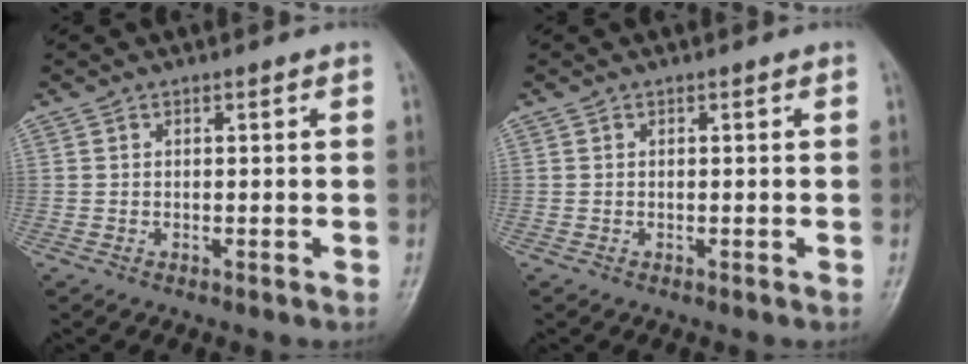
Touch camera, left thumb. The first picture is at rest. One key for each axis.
{"total": 0.0}